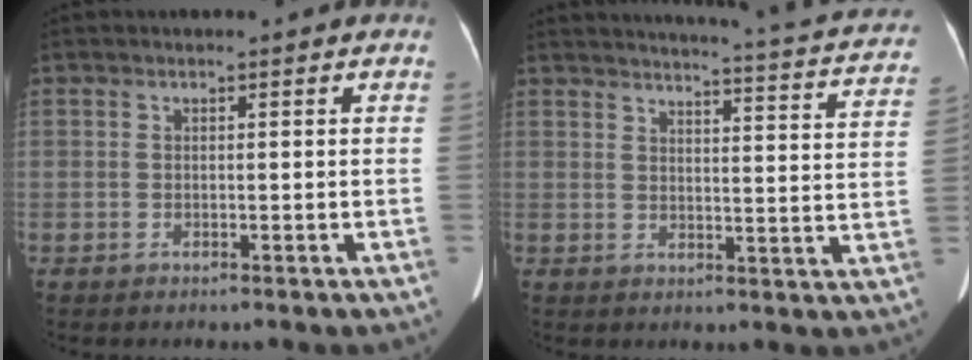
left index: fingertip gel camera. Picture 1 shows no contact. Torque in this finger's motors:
{"motor_torque": [0.72, -1.42, 0.17, 0.07]}